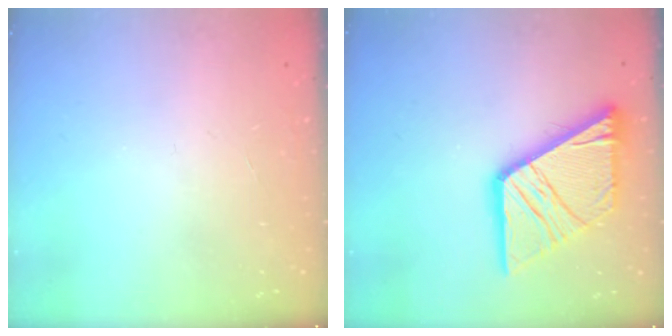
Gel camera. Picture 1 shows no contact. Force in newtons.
{"total": 19.7, "press": 19.6, "slide": 2.3}